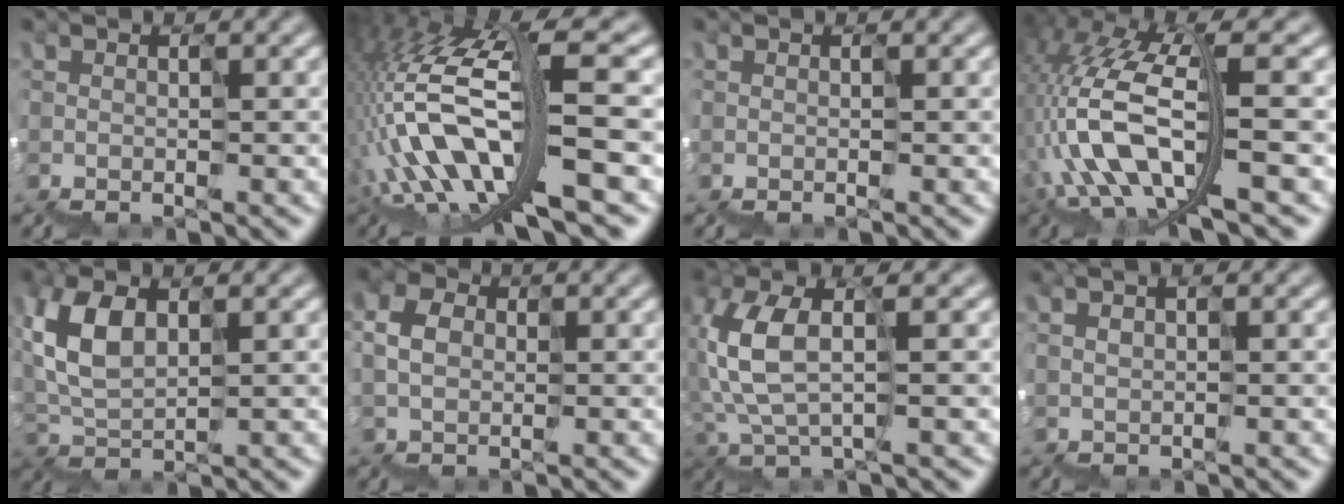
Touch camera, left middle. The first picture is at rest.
{"total": 10.4, "force": [-2.9, 2.7, 9.6], "torque": [-0.206, 0.030, -0.046]}
{"total": 0.0}
{"total": 9.6, "force": [-2.7, 3.2, 8.7], "torque": [-0.217, 0.022, -0.044]}
{"total": 4.6, "force": [2.4, 2.5, 3.0], "torque": [-0.099, 0.028, 0.040]}
{"total": 1.2, "force": [0.6, 1.0, -0.1], "torque": [-0.022, 0.018, 0.006]}
{"total": 4.0, "force": [0.5, 1.5, 3.7], "torque": [-0.121, 0.022, 0.001]}
{"total": 1.3, "force": [1.0, 0.4, 0.8], "torque": [-0.018, 0.020, 0.023]}